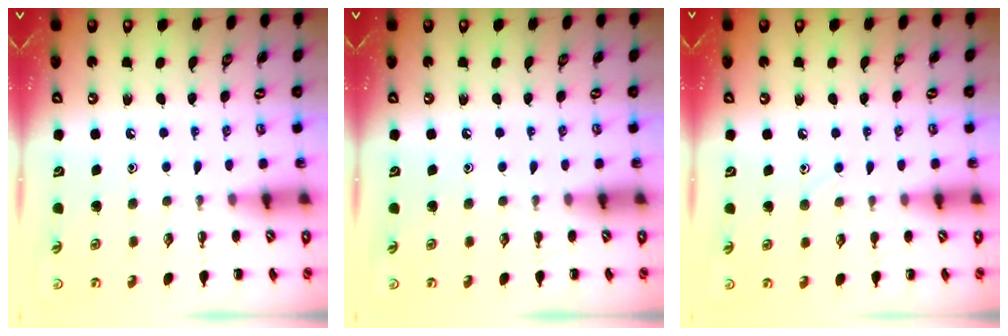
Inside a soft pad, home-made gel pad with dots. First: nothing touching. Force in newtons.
{"total": 0.0}
{"total": 4.5, "press": 4.2, "slide": 1.6}